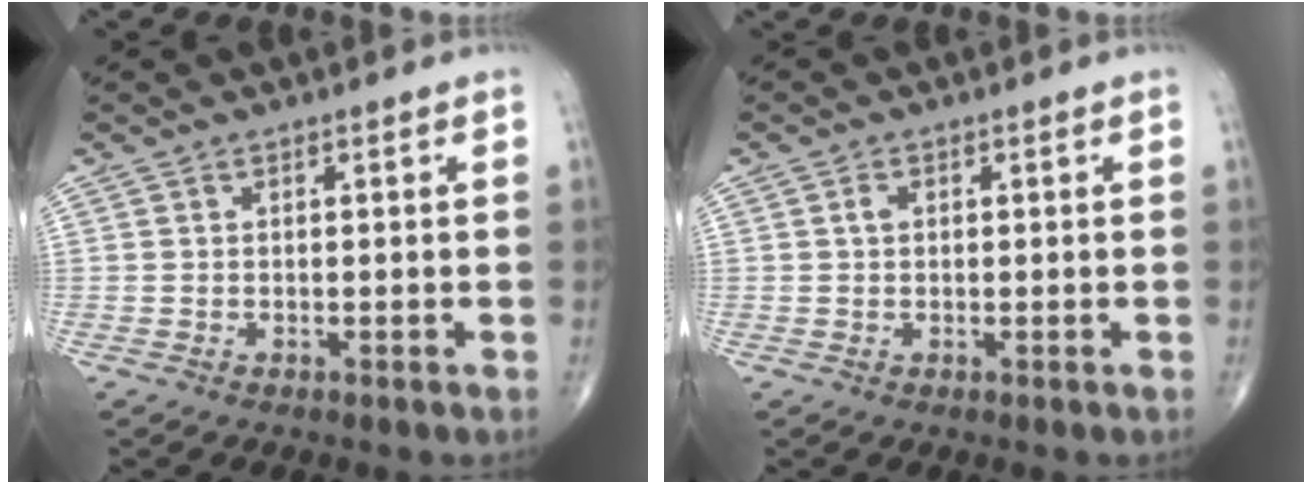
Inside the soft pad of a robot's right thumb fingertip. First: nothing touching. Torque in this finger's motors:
{"motor_torque": [-0.45, 0.32, 0.13, -0.01, 0.00]}